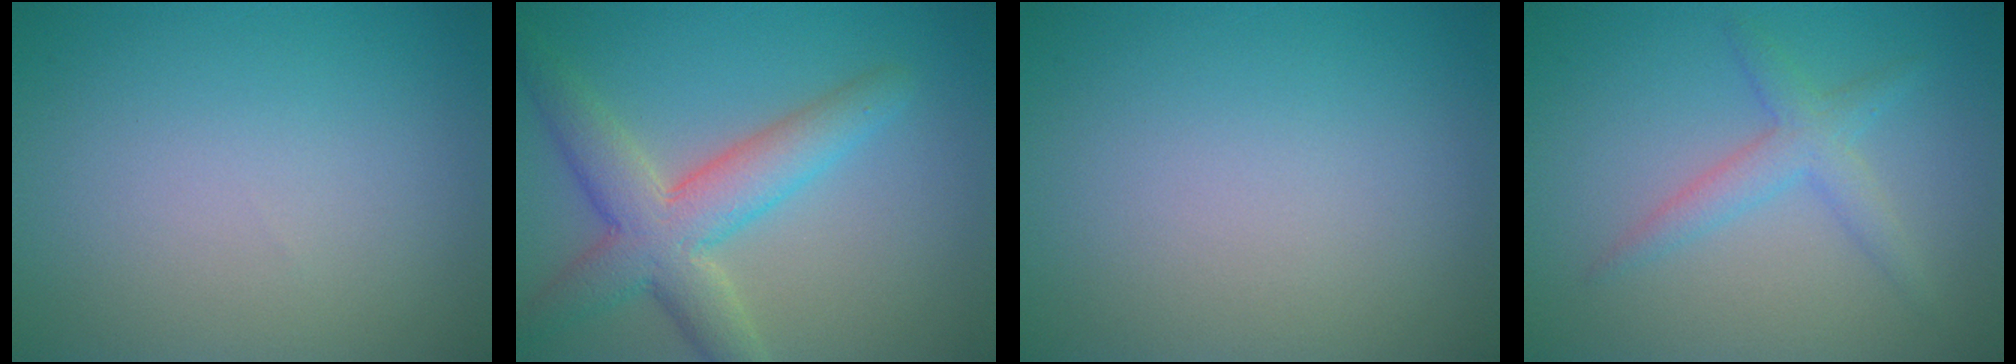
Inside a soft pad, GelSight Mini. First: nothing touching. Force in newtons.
{"total": 6.1, "press": 6.1, "slide": 0.4}
{"total": 0.0}
{"total": 2.5, "press": 2.5, "slide": 0.1}